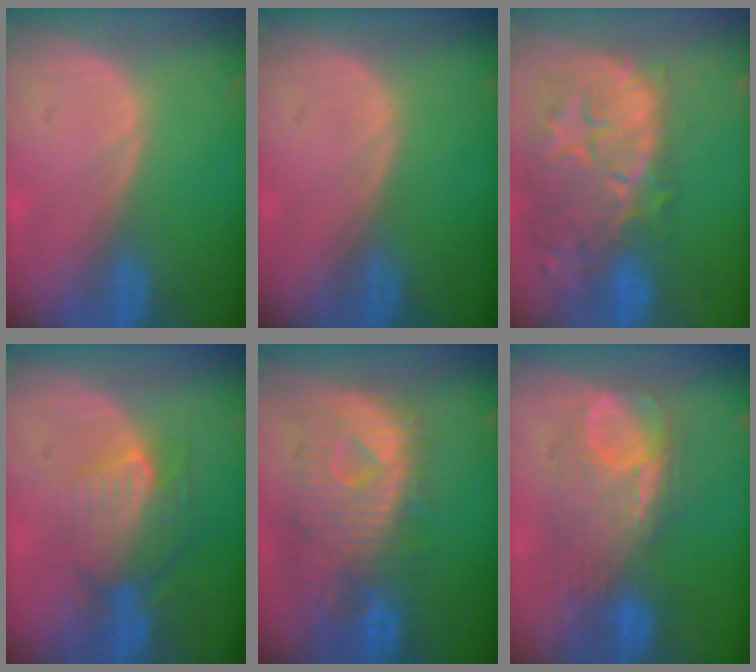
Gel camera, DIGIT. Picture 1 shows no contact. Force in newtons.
{"total": 0.0}
{"total": 14.6, "press": 11.8, "slide": 8.6}
{"total": 7.6, "press": 7.2, "slide": 2.2}
{"total": 11.3, "press": 9.8, "slide": 5.6}
{"total": 8.3, "press": 8.3, "slide": 0.2}